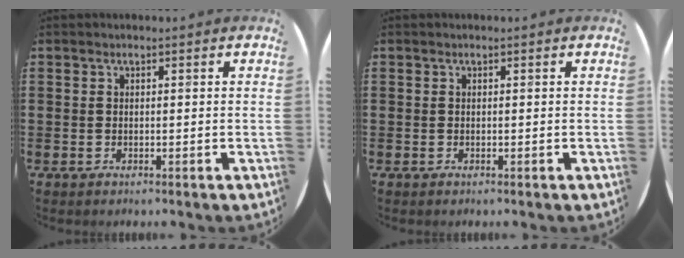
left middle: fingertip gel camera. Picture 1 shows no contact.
{"total": 0.0}